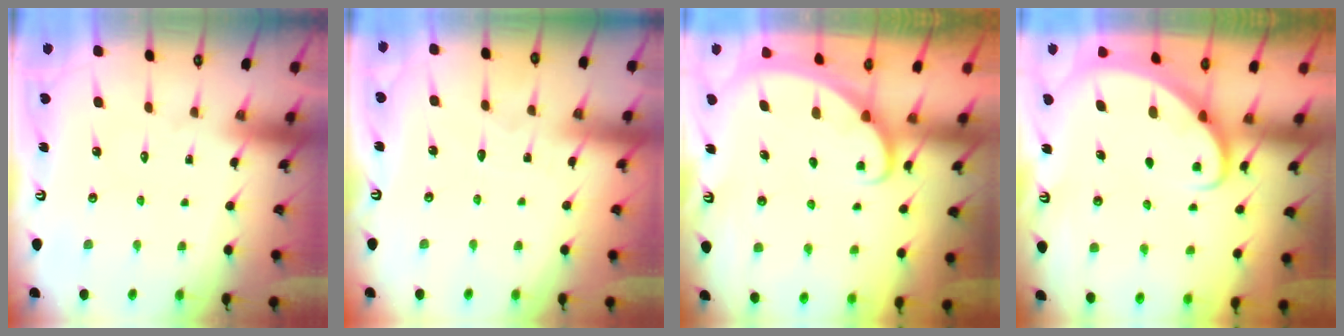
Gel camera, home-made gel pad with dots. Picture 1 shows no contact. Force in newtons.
{"total": 2.1, "press": 2.1, "slide": 0.3}
{"total": 1.8, "press": 1.8, "slide": 0.1}
{"total": 2.4, "press": 2.4, "slide": 0.2}